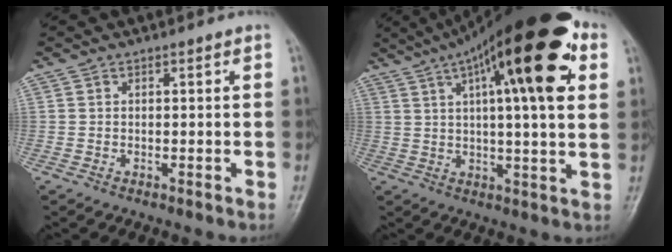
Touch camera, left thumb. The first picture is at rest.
{"total": 24.1, "force": [9.5, 6.5, 21.2], "torque": [-0.316, 0.013, 0.138]}